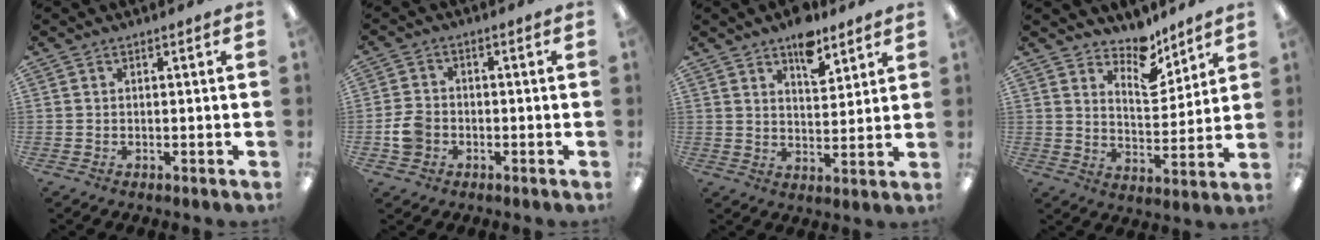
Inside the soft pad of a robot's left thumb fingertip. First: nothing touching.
{"total": 5.0, "force": [-1.5, 4.1, 2.5], "torque": [-0.047, 0.010, -0.026]}
{"total": 8.4, "force": [6.2, 3.9, 4.0], "torque": [-0.040, -0.040, 0.104]}
{"total": 9.9, "force": [8.3, 4.1, 3.5], "torque": [-0.040, -0.063, 0.148]}